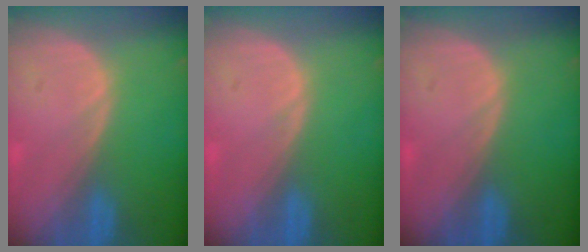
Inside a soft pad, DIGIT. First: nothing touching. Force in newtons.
{"total": 0.5, "press": 0.1, "slide": 0.5}
{"total": 0.0}